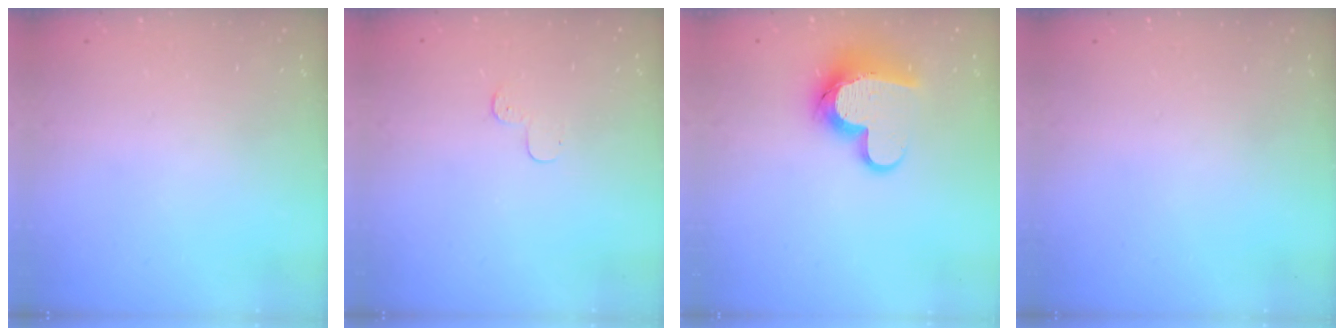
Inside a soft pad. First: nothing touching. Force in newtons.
{"total": 3.5, "press": 3.5, "slide": 0.4}
{"total": 13.2, "press": 13.2, "slide": 0.9}
{"total": 0.0}